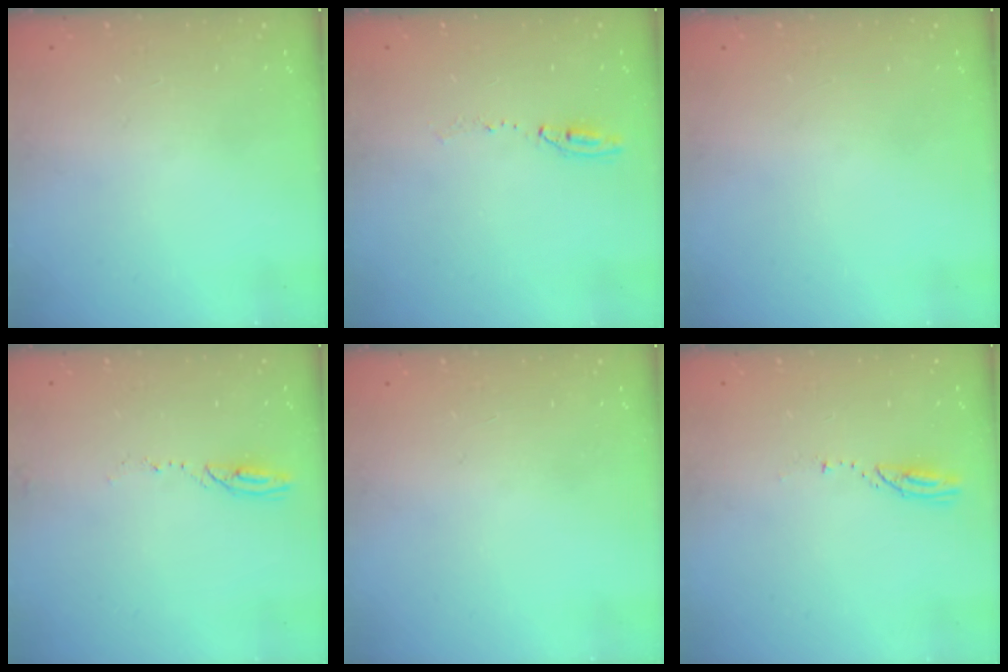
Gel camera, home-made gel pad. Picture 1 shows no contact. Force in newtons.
{"total": 5.7, "press": 5.7, "slide": 0.7}
{"total": 0.0}
{"total": 4.7, "press": 4.7, "slide": 0.5}
{"total": 1.0, "press": 0.0, "slide": 1.0}
{"total": 3.3, "press": 3.3, "slide": 0.3}